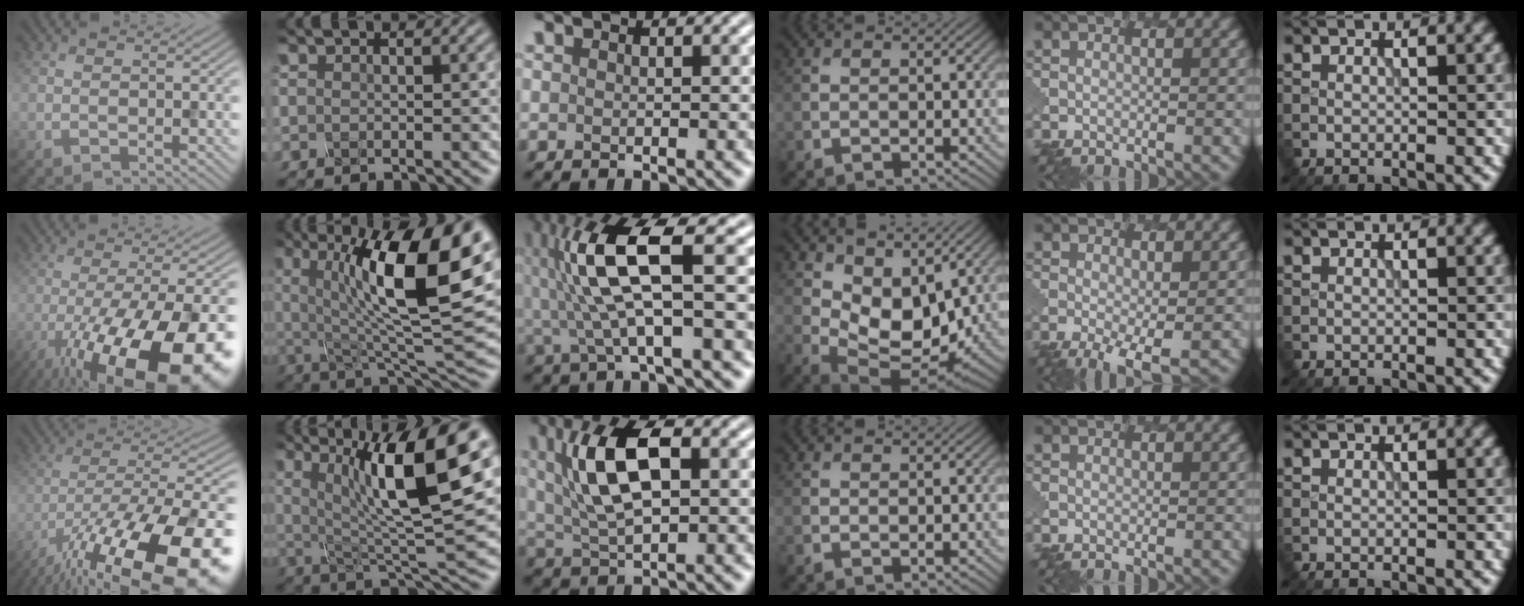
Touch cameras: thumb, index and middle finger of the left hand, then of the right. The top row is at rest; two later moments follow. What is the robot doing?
{"motion": "screw", "object": "spray bottle"}